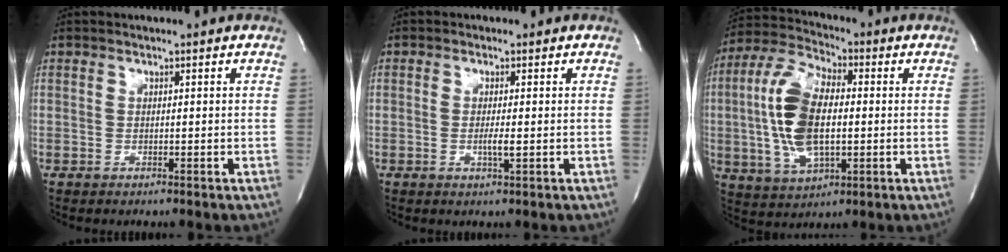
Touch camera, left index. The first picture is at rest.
{"total": 2.0, "force": [-0.3, 0.1, 2.0], "torque": [-0.041, -0.003, -0.005]}
{"total": 14.0, "force": [-0.3, 6.1, 12.6], "torque": [-0.279, 0.009, -0.005]}